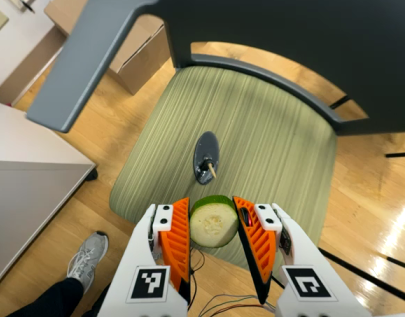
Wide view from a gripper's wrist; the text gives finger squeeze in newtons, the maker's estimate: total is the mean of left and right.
{"total": 10.8, "left": 11.8, "right": 9.7}